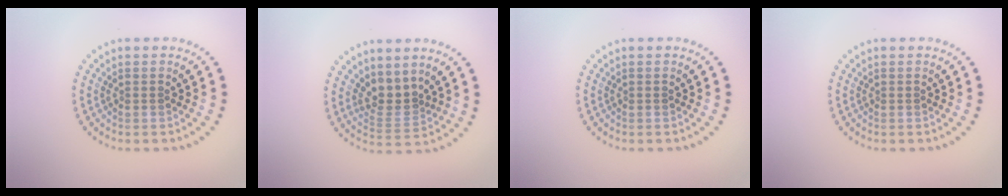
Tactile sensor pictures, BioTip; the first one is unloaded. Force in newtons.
{"total": 2.7, "press": 2.0, "slide": 1.9}
{"total": 0.0}
{"total": 0.0}